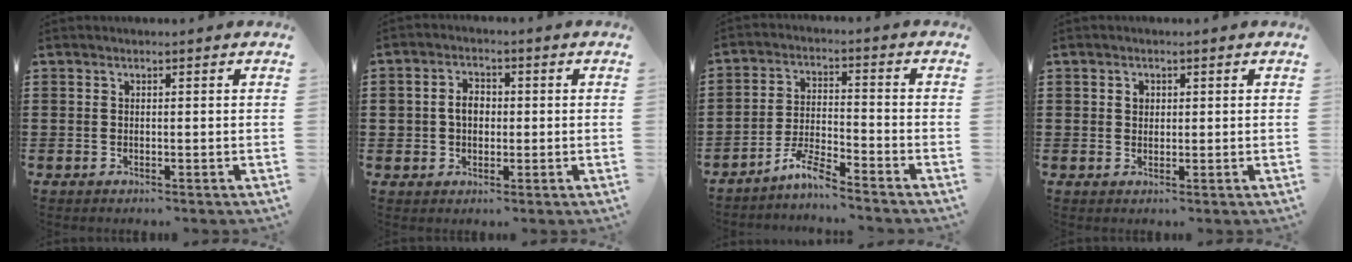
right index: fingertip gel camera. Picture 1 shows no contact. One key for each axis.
{"total": 3.4, "fx": 0.0, "fy": 2.8, "fz": 2.0, "tx": -0.046, "ty": 0.010, "tz": -0.003}
{"total": 5.3, "fx": -4.8, "fy": 0.1, "fz": 2.2, "tx": -0.062, "ty": -0.005, "tz": -0.098}
{"total": 1.4, "fx": 0.4, "fy": 1.2, "fz": 0.7, "tx": -0.016, "ty": 0.006, "tz": 0.009}